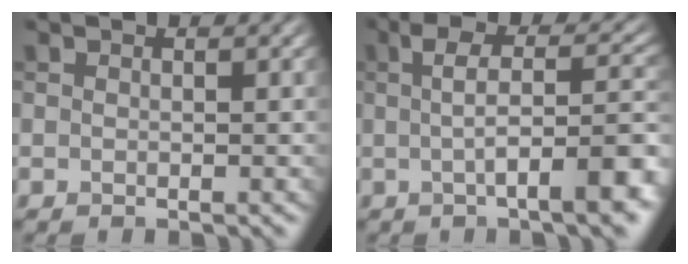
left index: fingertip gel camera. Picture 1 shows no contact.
{"total": 9.2, "force": [-1.4, 2.6, 8.8], "torque": [-0.108, 0.006, -0.026]}